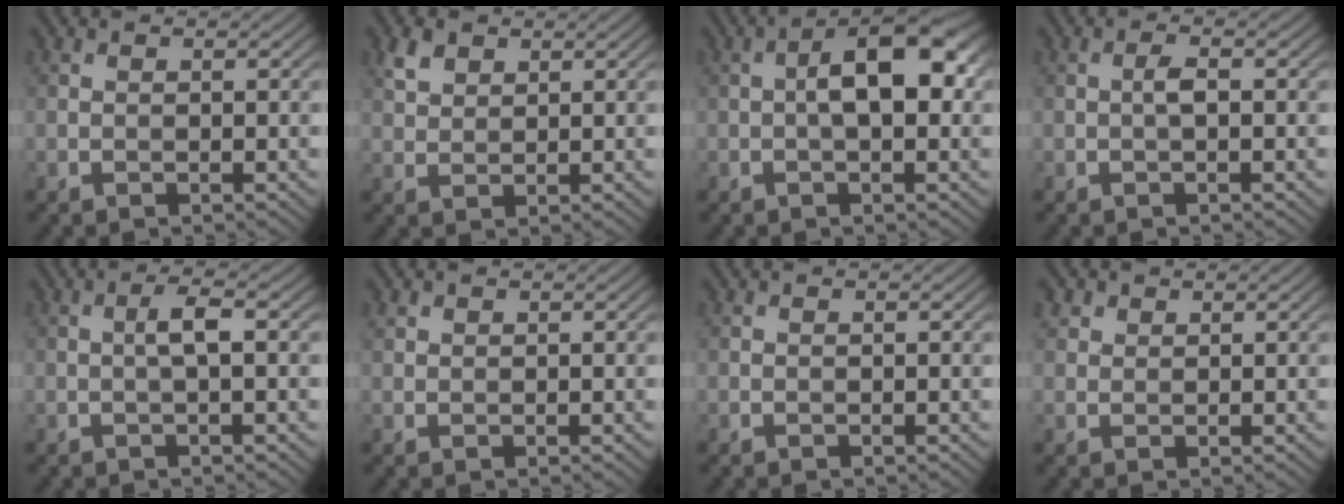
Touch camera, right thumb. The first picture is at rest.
{"total": 2.8, "force": [1.7, 1.7, 1.3], "torque": [-0.030, 0.002, 0.036]}
{"total": 7.9, "force": [0.3, 3.5, 7.1], "torque": [-0.106, 0.018, -0.005]}
{"total": 1.5, "force": [-0.2, 0.4, 1.5], "torque": [-0.028, 0.007, -0.005]}
{"total": 2.3, "force": [0.0, 0.2, 2.3], "torque": [-0.042, 0.010, -0.003]}
{"total": 0.8, "force": [0.6, 0.5, 0.1], "torque": [-0.005, 0.001, 0.013]}
{"total": 0.0}
{"total": 1.8, "force": [1.1, 1.3, 0.4], "torque": [-0.011, 0.001, 0.023]}